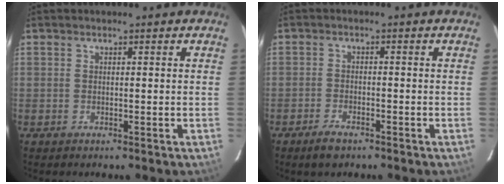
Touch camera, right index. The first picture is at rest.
{"total": 3.6, "force": [-2.7, 1.5, 1.8], "torque": [-0.050, -0.004, -0.051]}